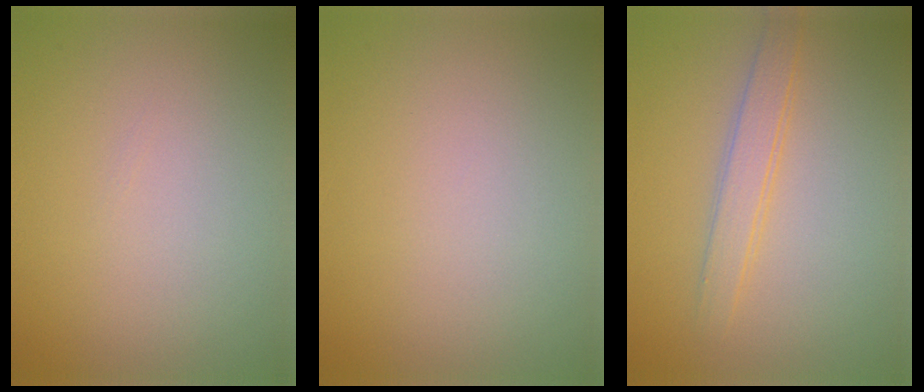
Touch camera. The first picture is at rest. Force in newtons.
{"total": 0.0}
{"total": 2.4, "press": 2.4, "slide": 0.1}